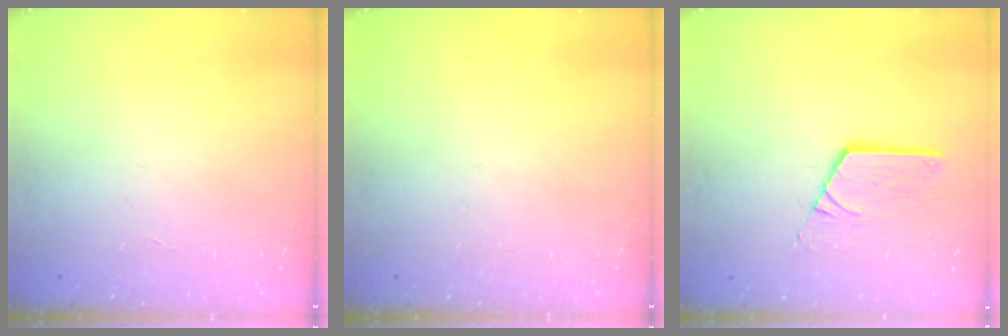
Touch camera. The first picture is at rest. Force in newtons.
{"total": 0.0}
{"total": 5.3, "press": 5.2, "slide": 0.5}